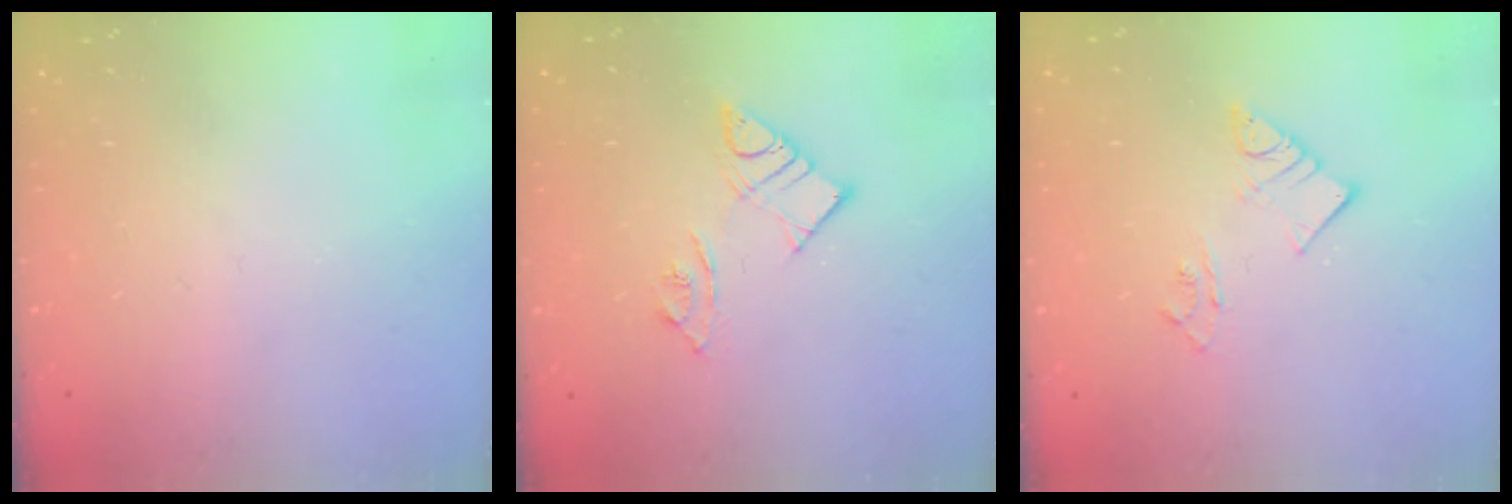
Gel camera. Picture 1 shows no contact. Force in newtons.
{"total": 8.4, "press": 8.4, "slide": 0.6}
{"total": 5.5, "press": 5.5, "slide": 0.4}